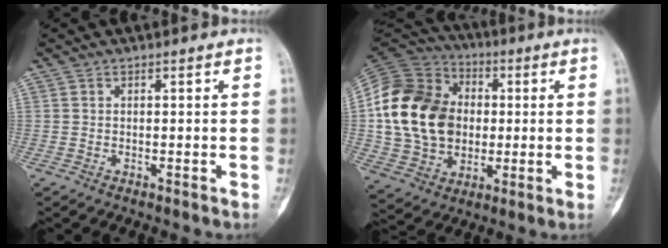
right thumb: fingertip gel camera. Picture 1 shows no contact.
{"total": 23.1, "force": [1.3, 17.7, 14.7], "torque": [-0.276, 0.018, 0.030]}